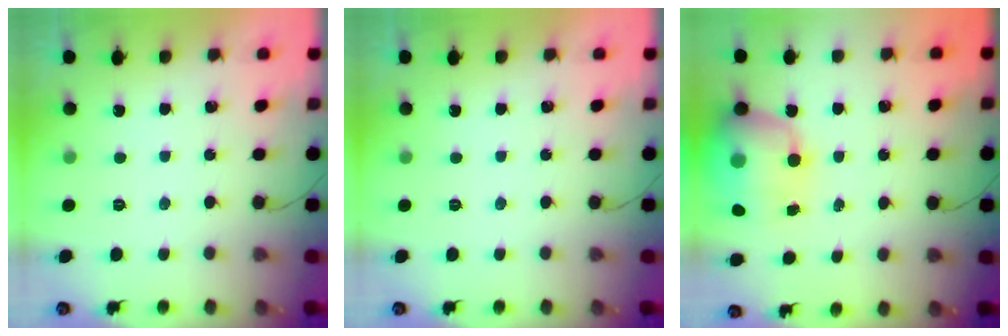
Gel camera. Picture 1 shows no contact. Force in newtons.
{"total": 0.0}
{"total": 17.6, "press": 17.0, "slide": 4.5}